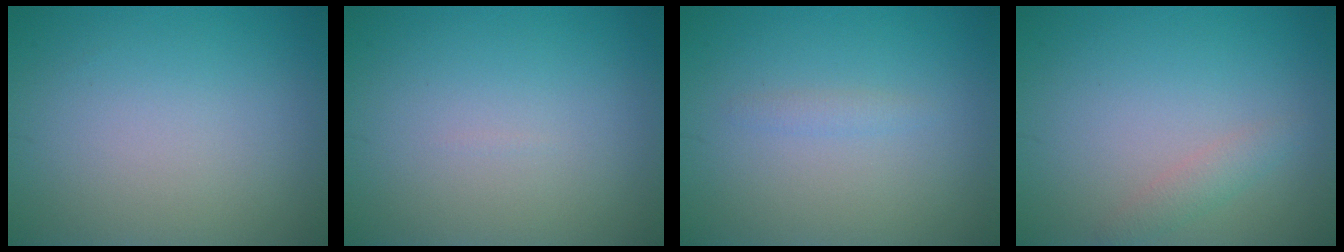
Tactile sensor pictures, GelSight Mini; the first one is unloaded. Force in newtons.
{"total": 0.0}
{"total": 0.8, "press": 0.8, "slide": 0.0}
{"total": 1.4, "press": 1.4, "slide": 0.0}